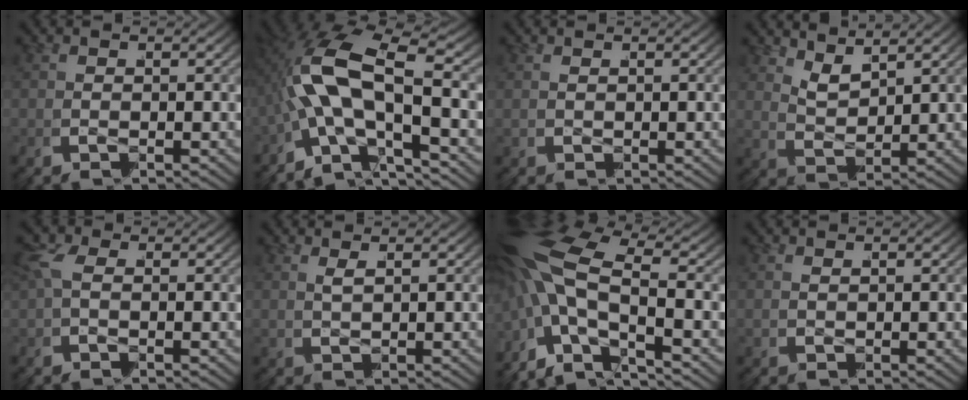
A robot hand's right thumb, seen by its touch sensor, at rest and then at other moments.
{"total": 8.6, "force": [-1.3, 5.1, 6.9], "torque": [-0.166, -0.020, -0.015]}
{"total": 0.8, "force": [0.4, -0.4, -0.5], "torque": [0.016, 0.006, 0.008]}
{"total": 2.8, "force": [2.1, 1.1, 1.5], "torque": [-0.033, -0.003, 0.040]}
{"total": 1.2, "force": [0.5, 0.9, 0.7], "torque": [-0.017, 0.004, 0.005]}
{"total": 1.3, "force": [1.1, -0.8, -0.1], "torque": [0.014, 0.014, 0.019]}
{"total": 9.1, "force": [-2.3, 6.1, 6.2], "torque": [-0.144, -0.020, -0.037]}
{"total": 1.1, "force": [0.7, -0.6, -0.6], "torque": [0.021, 0.009, 0.012]}